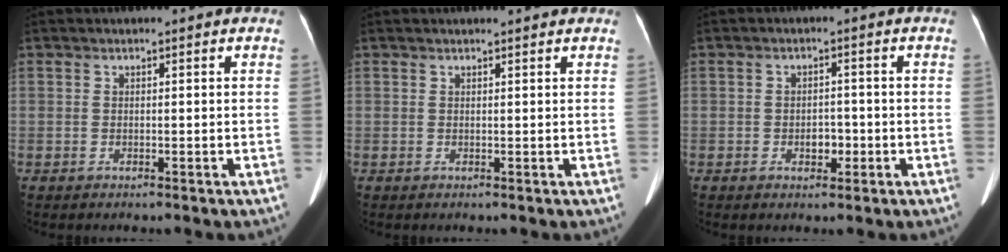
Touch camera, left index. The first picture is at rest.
{"total": 2.5, "force": [2.4, 0.1, 0.8], "torque": [-0.011, 0.012, 0.029]}
{"total": 2.5, "force": [-0.9, 1.6, 1.7], "torque": [-0.024, 0.005, -0.008]}